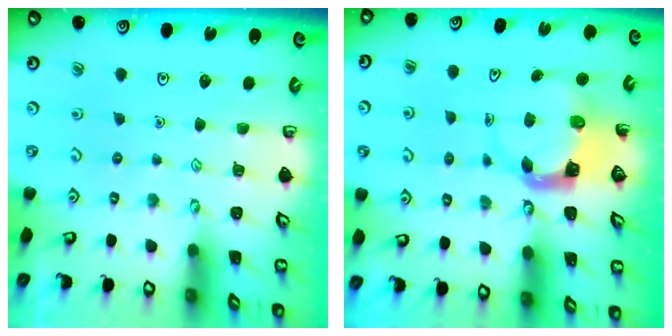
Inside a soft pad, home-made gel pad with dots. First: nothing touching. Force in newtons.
{"total": 3.5, "press": 3.5, "slide": 0.5}